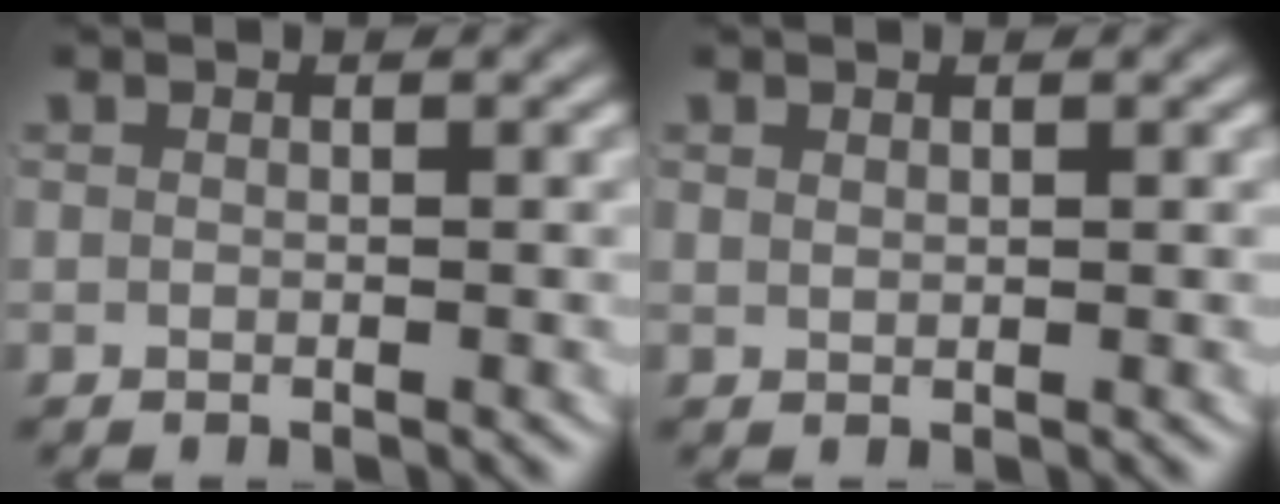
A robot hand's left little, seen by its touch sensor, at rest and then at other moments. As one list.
[{"total": 0.5, "force": [0.5, 0.0, 0.1], "torque": [0.000, -0.001, 0.015]}]